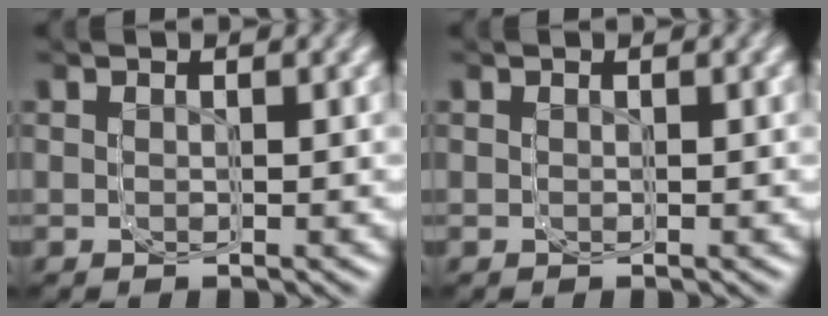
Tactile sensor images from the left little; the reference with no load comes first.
{"total": 0.0}